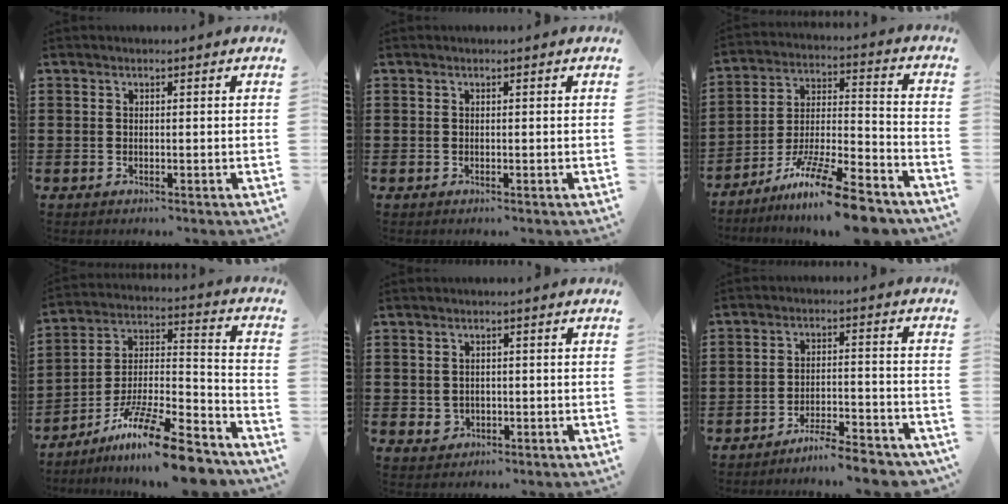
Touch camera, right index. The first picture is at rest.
{"total": 0.0}
{"total": 13.5, "force": [-10.9, 1.4, 7.7], "torque": [-0.126, 0.035, -0.203]}
{"total": 15.3, "force": [-12.0, 2.1, 9.3], "torque": [-0.146, 0.040, -0.217]}
{"total": 1.8, "force": [-0.1, 1.6, 0.7], "torque": [-0.019, 0.006, -0.003]}
{"total": 5.3, "force": [-5.0, 0.0, 1.6], "torque": [-0.028, -0.001, -0.096]}